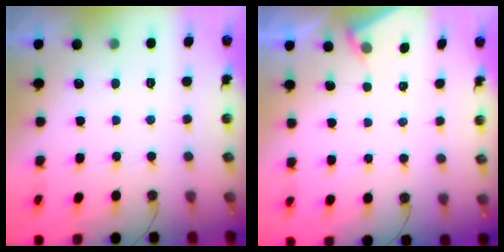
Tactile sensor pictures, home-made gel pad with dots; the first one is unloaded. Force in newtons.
{"total": 3.0, "press": 2.9, "slide": 0.4}